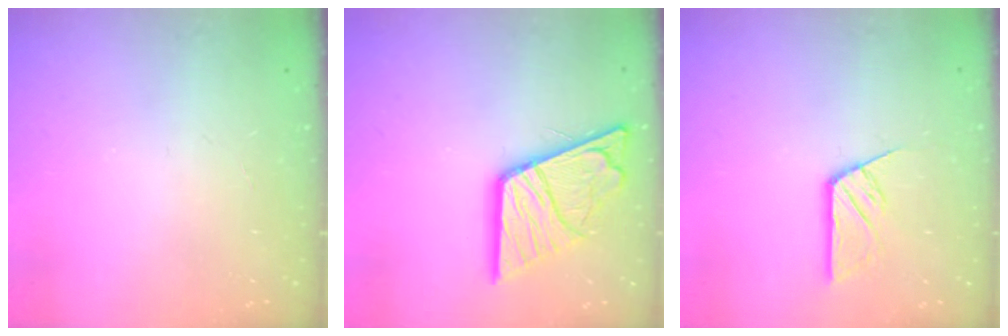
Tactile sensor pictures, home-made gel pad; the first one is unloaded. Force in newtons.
{"total": 18.5, "press": 18.4, "slide": 2.2}
{"total": 7.9, "press": 7.9, "slide": 0.7}